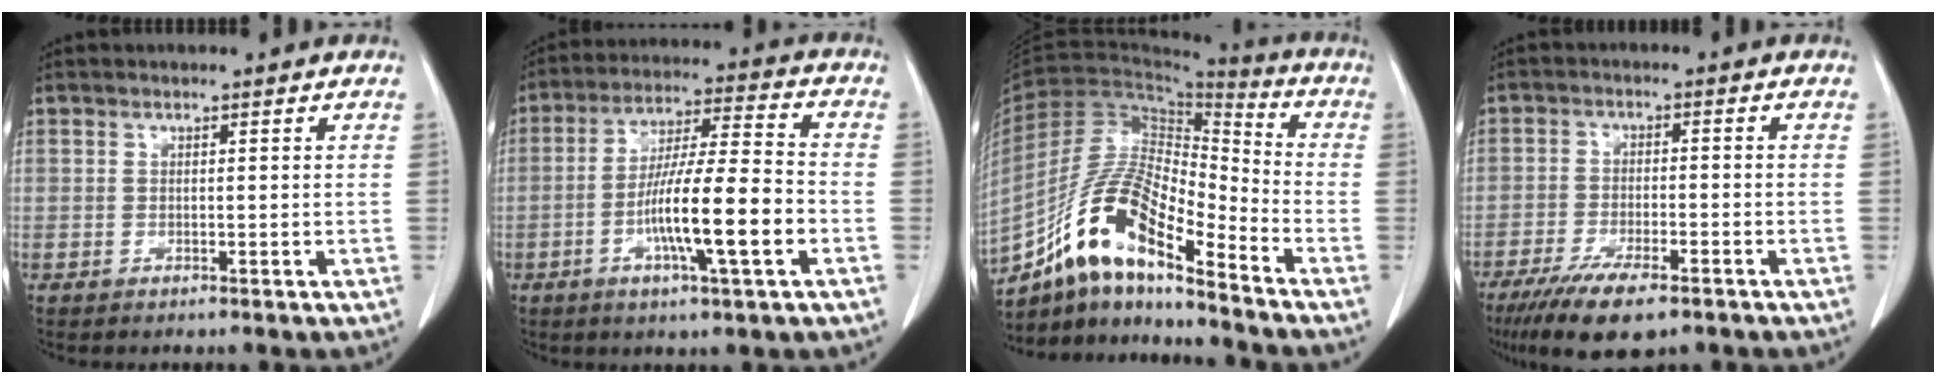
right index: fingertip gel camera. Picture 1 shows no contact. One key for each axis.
{"total": 13.4, "fx": -3.9, "fy": 0.9, "fz": 12.8, "tx": -0.224, "ty": 0.000, "tz": -0.067}
{"total": 15.0, "fx": -10.4, "fy": 3.1, "fz": 10.3, "tx": -0.201, "ty": 0.015, "tz": -0.188}
{"total": 9.6, "fx": -6.5, "fy": 2.3, "fz": 6.6, "tx": -0.111, "ty": -0.017, "tz": -0.106}